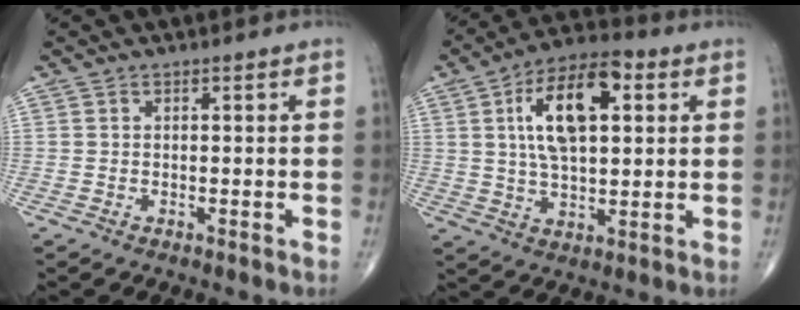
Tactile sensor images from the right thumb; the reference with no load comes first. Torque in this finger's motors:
{"motor_torque": [0.75, 3.41, 1.48, 0.22, 0.38]}